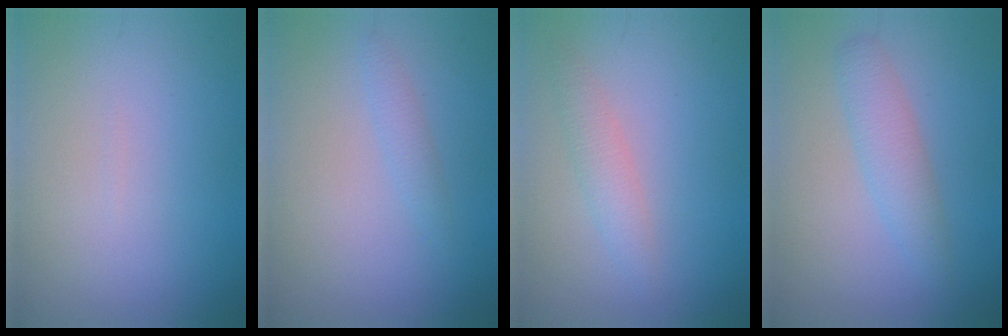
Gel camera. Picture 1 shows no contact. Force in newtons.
{"total": 1.2, "press": 1.2, "slide": 0.0}
{"total": 1.8, "press": 1.8, "slide": 0.0}
{"total": 2.8, "press": 2.8, "slide": 0.1}